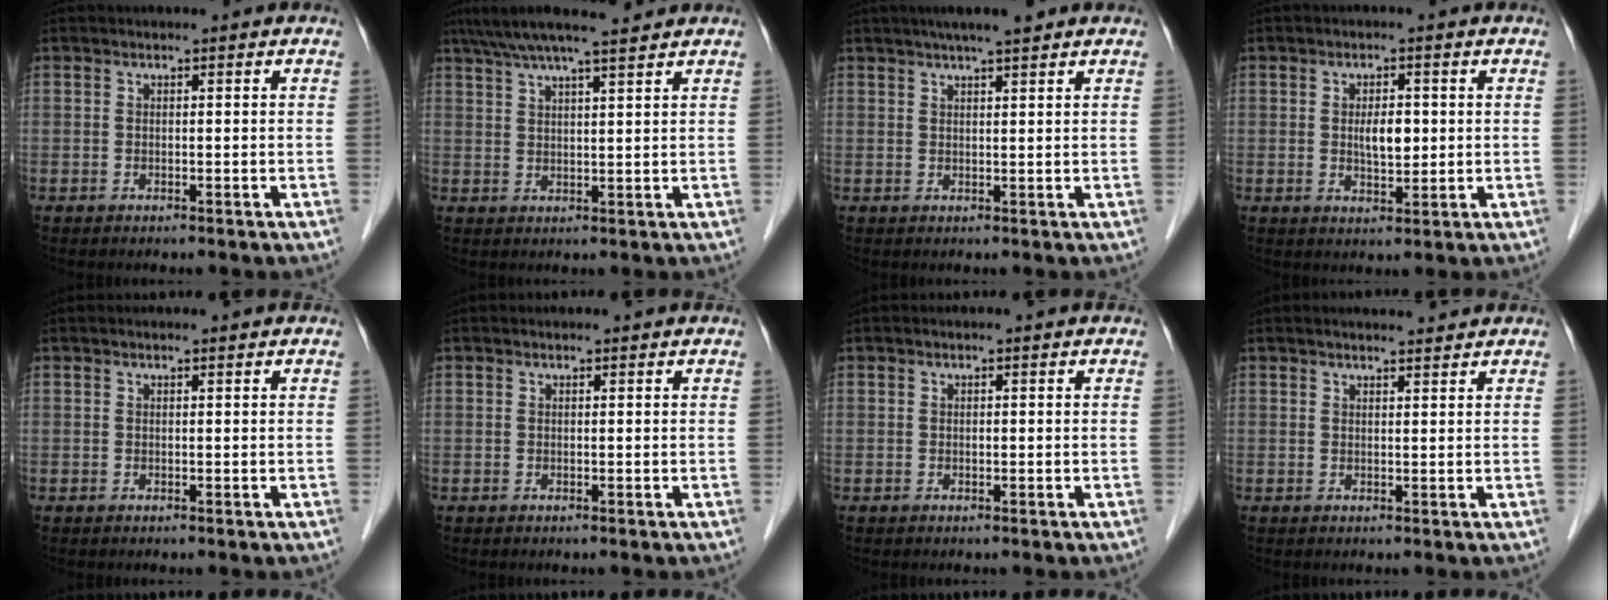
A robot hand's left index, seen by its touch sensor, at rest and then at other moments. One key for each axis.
{"total": 10.4, "fx": 8.8, "fy": 0.2, "fz": 5.5, "tx": -0.095, "ty": 0.031, "tz": 0.133}
{"total": 5.6, "fx": 4.3, "fy": 0.3, "fz": 3.5, "tx": -0.052, "ty": 0.023, "tz": 0.068}
{"total": 3.9, "fx": 0.4, "fy": 1.6, "fz": 3.5, "tx": -0.061, "ty": -0.001, "tz": 0.011}
{"total": 0.7, "fx": 0.7, "fy": 0.0, "fz": 0.3, "tx": -0.009, "ty": 0.005, "tz": 0.013}
{"total": 0.7, "fx": 0.7, "fy": 0.1, "fz": 0.0, "tx": -0.006, "ty": 0.007, "tz": 0.011}
{"total": 0.0}
{"total": 3.9, "fx": 3.7, "fy": 0.5, "fz": 1.2, "tx": -0.018, "ty": 0.010, "tz": 0.049}